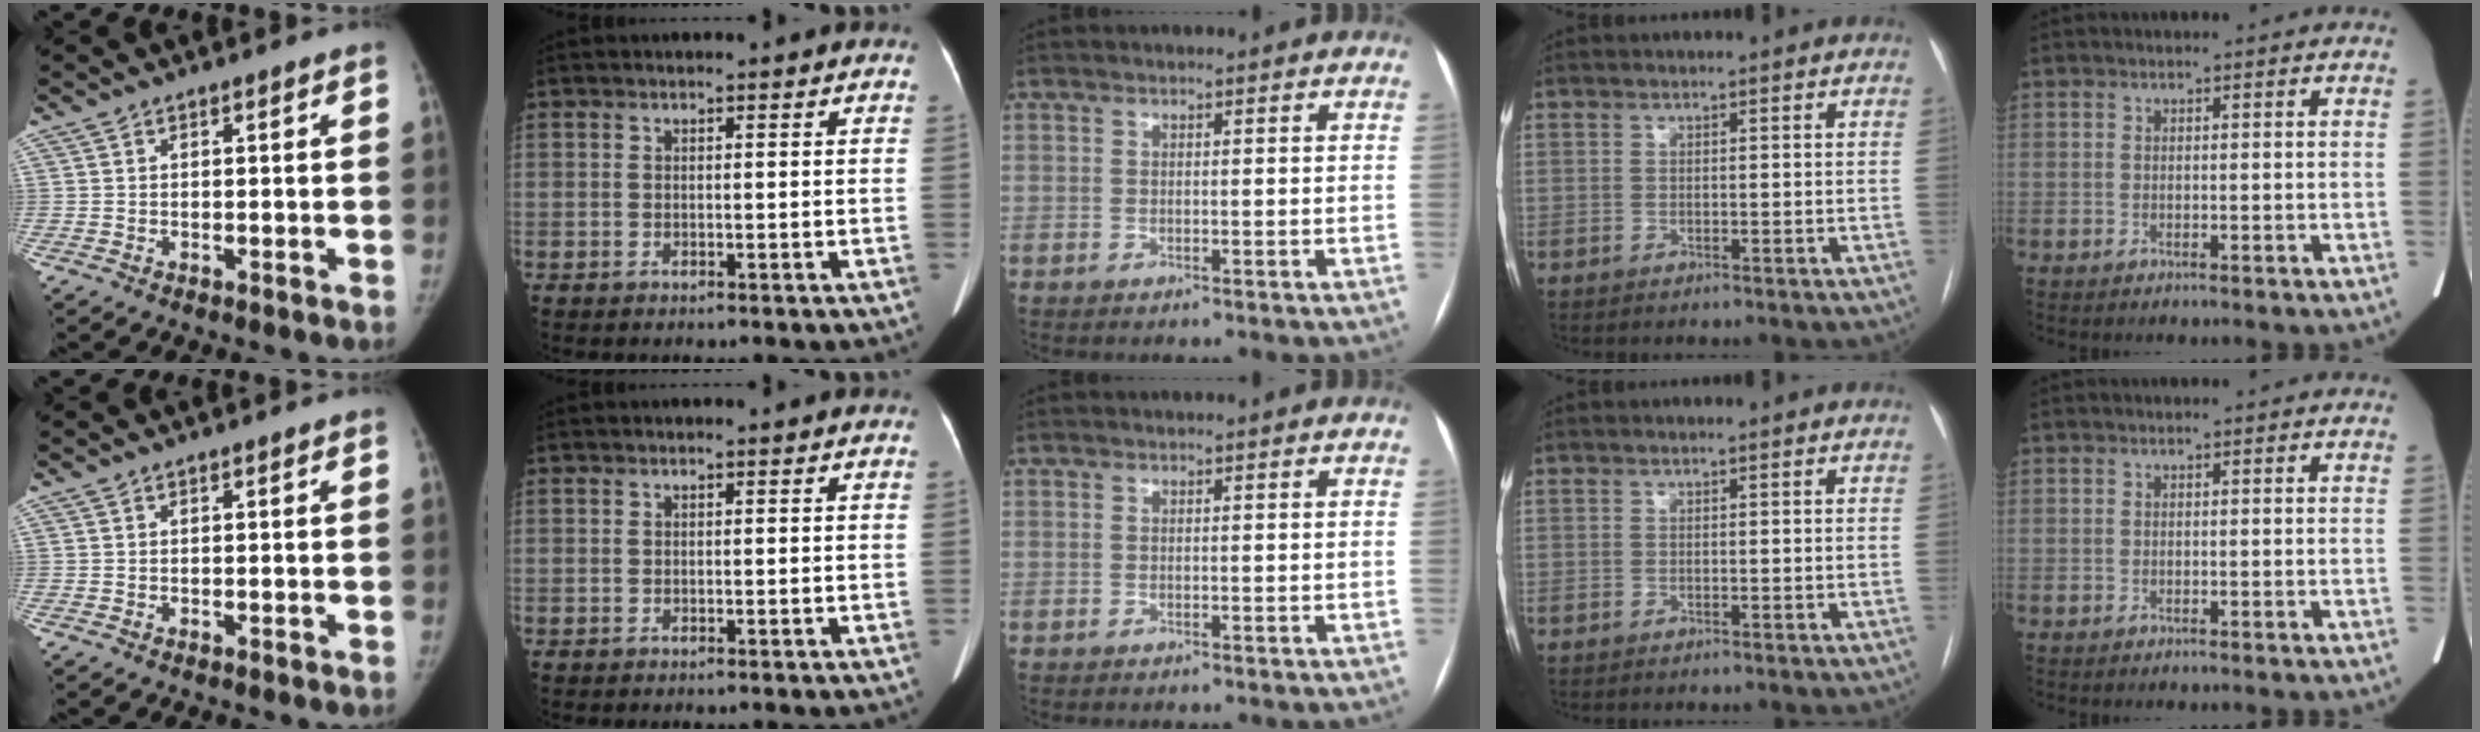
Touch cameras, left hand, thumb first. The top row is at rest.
{}